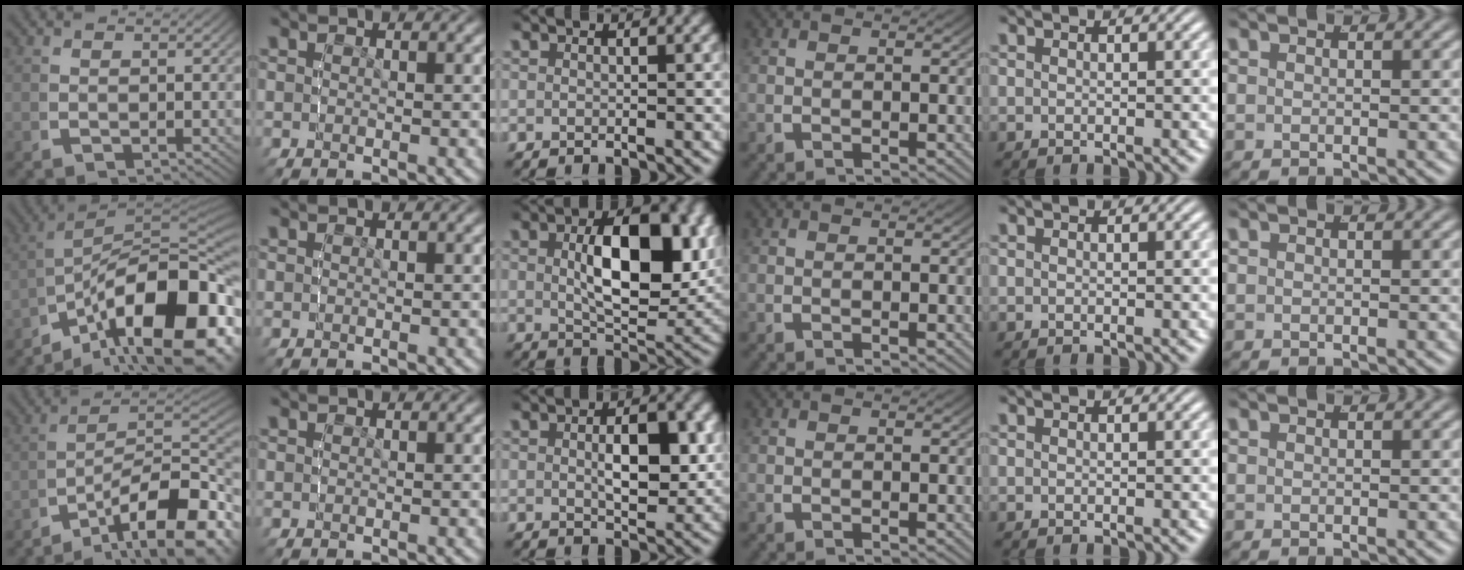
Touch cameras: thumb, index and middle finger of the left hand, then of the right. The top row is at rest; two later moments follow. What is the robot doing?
{"motion": "lift_and_place", "object": "glue stick"}